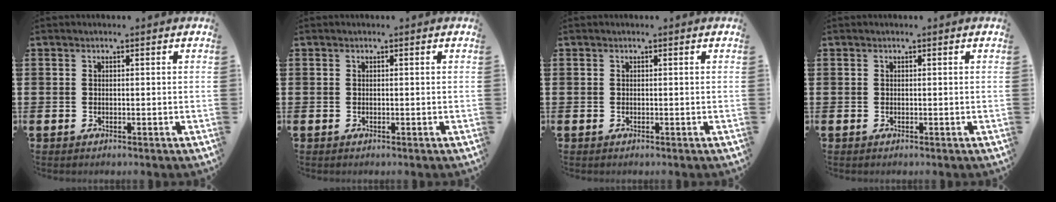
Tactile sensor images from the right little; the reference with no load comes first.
{"total": 0.0}
{"total": 0.0}
{"total": 0.0}